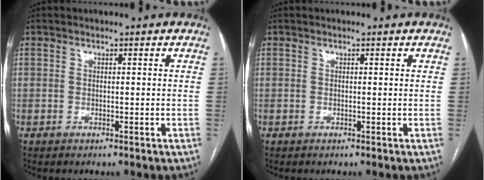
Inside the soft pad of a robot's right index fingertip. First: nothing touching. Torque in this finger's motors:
{"motor_torque": [-0.17, -0.04, -0.01, -0.01]}